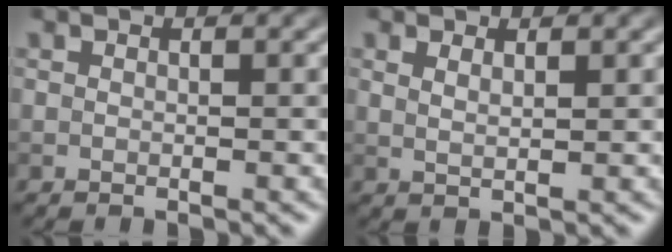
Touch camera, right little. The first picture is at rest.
{"total": 1.2, "force": [0.8, 0.3, 0.9], "torque": [-0.017, -0.002, 0.015]}